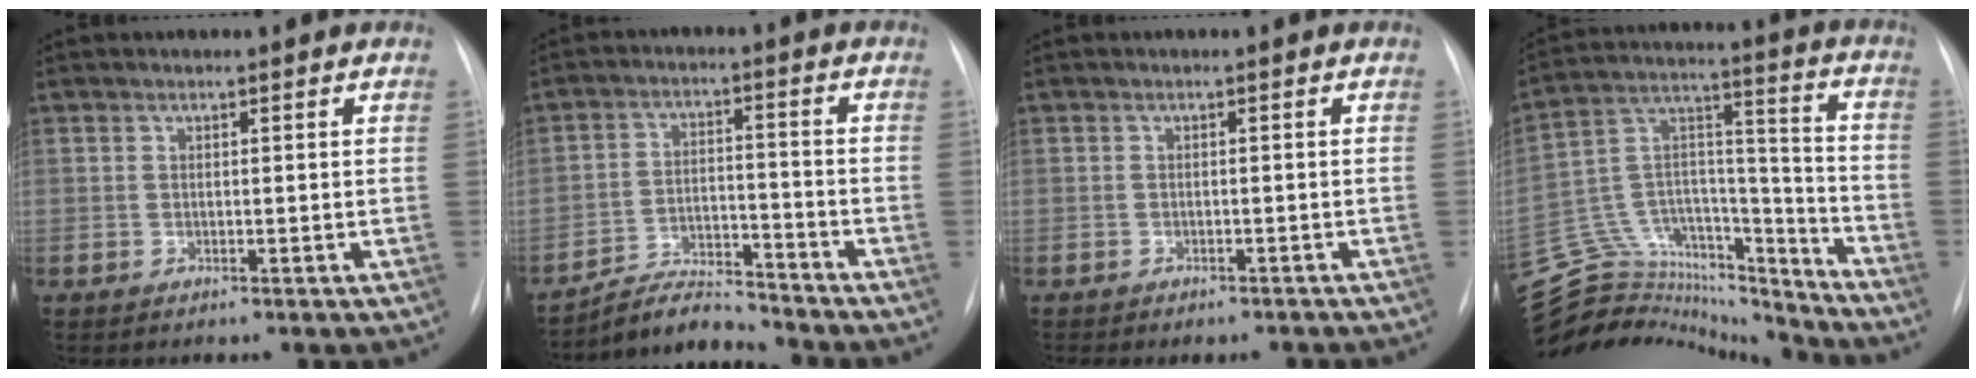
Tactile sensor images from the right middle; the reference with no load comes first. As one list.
[{"total": 6.8, "force": [-6.8, 0.3, 0.0], "torque": [-0.006, 0.006, -0.116]}, {"total": 4.6, "force": [-3.9, 1.9, 1.4], "torque": [-0.011, 0.005, -0.045]}, {"total": 27.4, "force": [-25.8, 6.8, 6.5], "torque": [-0.169, 0.041, -0.404]}]